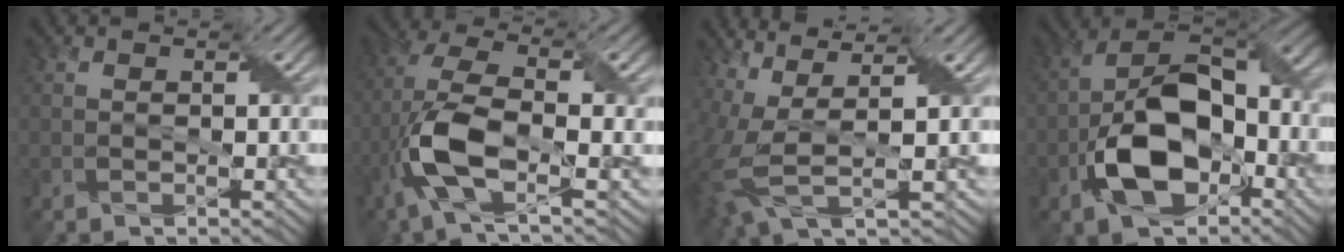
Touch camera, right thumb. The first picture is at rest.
{"total": 10.1, "force": [-3.1, 3.4, 9.0], "torque": [-0.206, 0.007, -0.071]}
{"total": 9.2, "force": [0.8, 3.0, 8.6], "torque": [-0.218, 0.000, 0.021]}
{"total": 13.7, "force": [-4.6, 8.0, 10.1], "torque": [-0.192, -0.009, -0.093]}